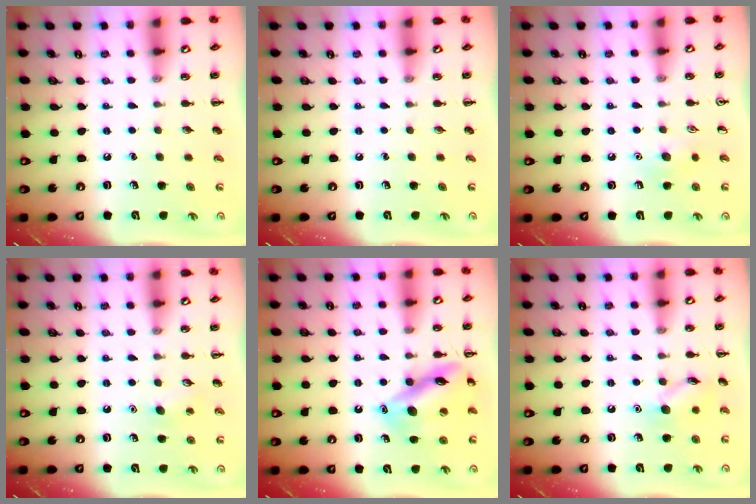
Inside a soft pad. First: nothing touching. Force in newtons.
{"total": 0.0}
{"total": 8.1, "press": 7.8, "slide": 2.0}
{"total": 6.4, "press": 6.1, "slide": 1.9}
{"total": 14.0, "press": 13.9, "slide": 1.4}
{"total": 9.5, "press": 9.4, "slide": 0.9}